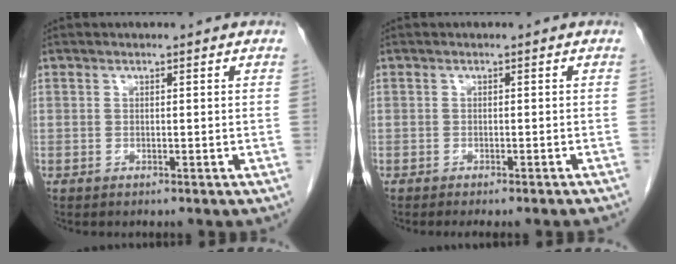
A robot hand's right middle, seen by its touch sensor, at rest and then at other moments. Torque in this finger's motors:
{"motor_torque": [0.11, -0.06, 0.01, 0.01]}